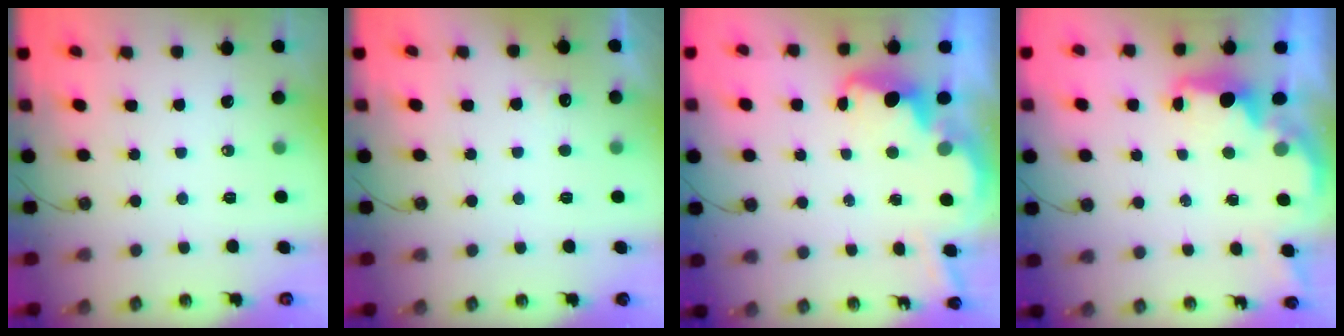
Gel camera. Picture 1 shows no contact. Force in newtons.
{"total": 2.6, "press": 2.4, "slide": 1.0}
{"total": 3.9, "press": 3.8, "slide": 0.7}
{"total": 2.2, "press": 2.1, "slide": 0.8}